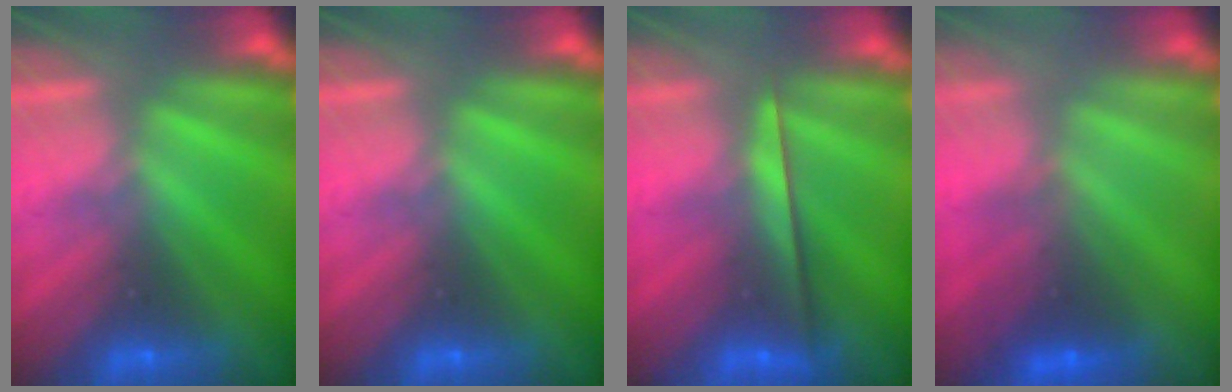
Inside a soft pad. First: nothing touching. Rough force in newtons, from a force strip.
{"total": 0.0}
{"total": 2.4}
{"total": 2.1}